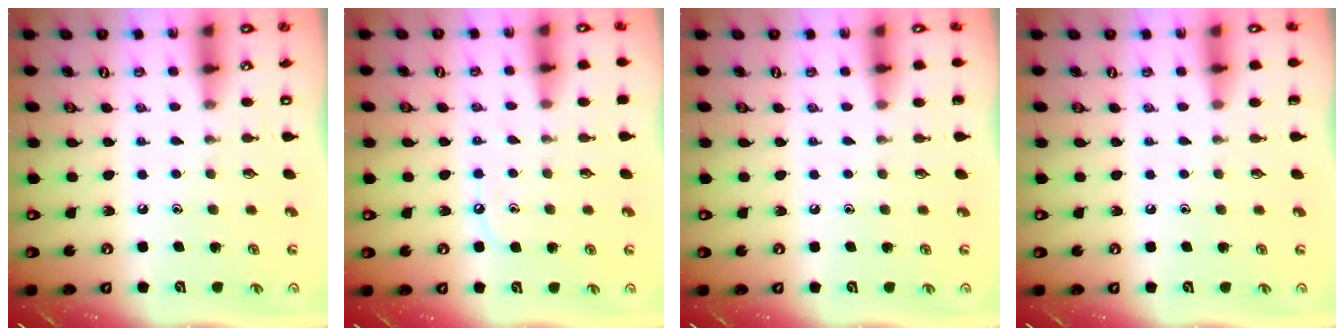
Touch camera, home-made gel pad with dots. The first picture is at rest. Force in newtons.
{"total": 7.0, "press": 7.0, "slide": 0.7}
{"total": 0.0}
{"total": 0.0}